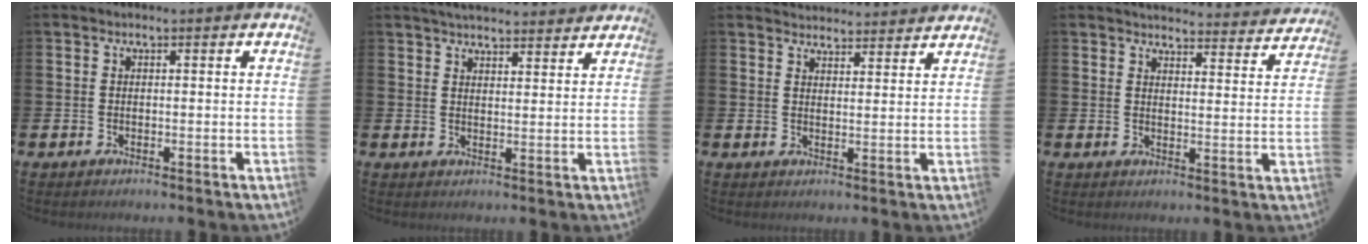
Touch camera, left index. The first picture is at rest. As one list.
[{"total": 4.2, "force": [4.1, 0.5, 0.5], "torque": [-0.016, -0.021, 0.075]}, {"total": 3.8, "force": [3.8, 0.5, -0.2], "torque": [-0.001, -0.024, 0.070]}, {"total": 4.3, "force": [4.3, 0.7, 0.3], "torque": [-0.005, -0.039, 0.074]}]